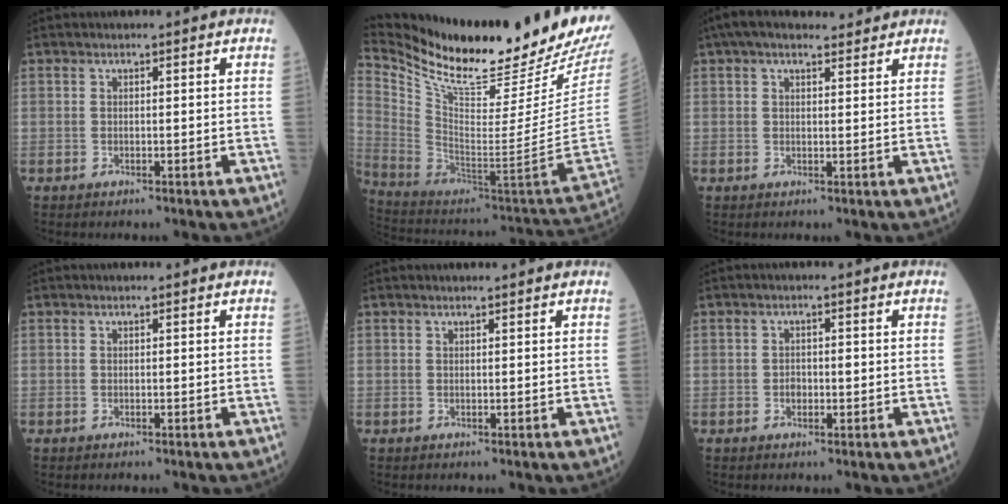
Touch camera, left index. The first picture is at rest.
{"total": 30.7, "force": [26.4, 1.2, 15.5], "torque": [-0.278, -0.103, 0.397]}
{"total": 7.6, "force": [6.2, 2.5, 3.7], "torque": [-0.064, 0.041, 0.096]}
{"total": 0.0}
{"total": 1.3, "force": [1.2, 0.0, 0.5], "torque": [-0.007, 0.010, 0.018]}
{"total": 1.8, "force": [-0.3, 1.1, 1.4], "torque": [-0.025, 0.005, -0.003]}